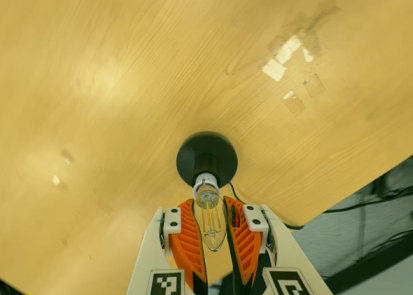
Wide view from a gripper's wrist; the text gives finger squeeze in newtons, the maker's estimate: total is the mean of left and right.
{"total": 23.0, "left": 25.3, "right": 20.8}